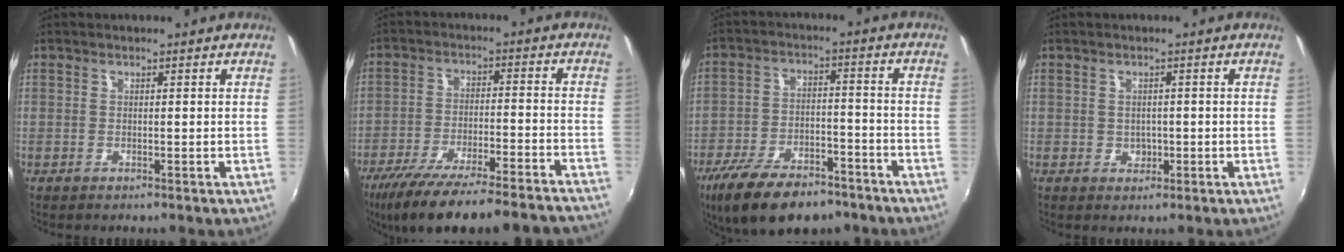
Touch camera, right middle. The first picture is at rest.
{"total": 23.3, "force": [-20.1, 2.1, 11.6], "torque": [-0.212, -0.053, -0.295]}
{"total": 17.9, "force": [-12.9, 7.5, 9.8], "torque": [-0.206, -0.026, -0.206]}
{"total": 1.9, "force": [-0.2, 1.8, 0.6], "torque": [-0.006, 0.000, -0.001]}